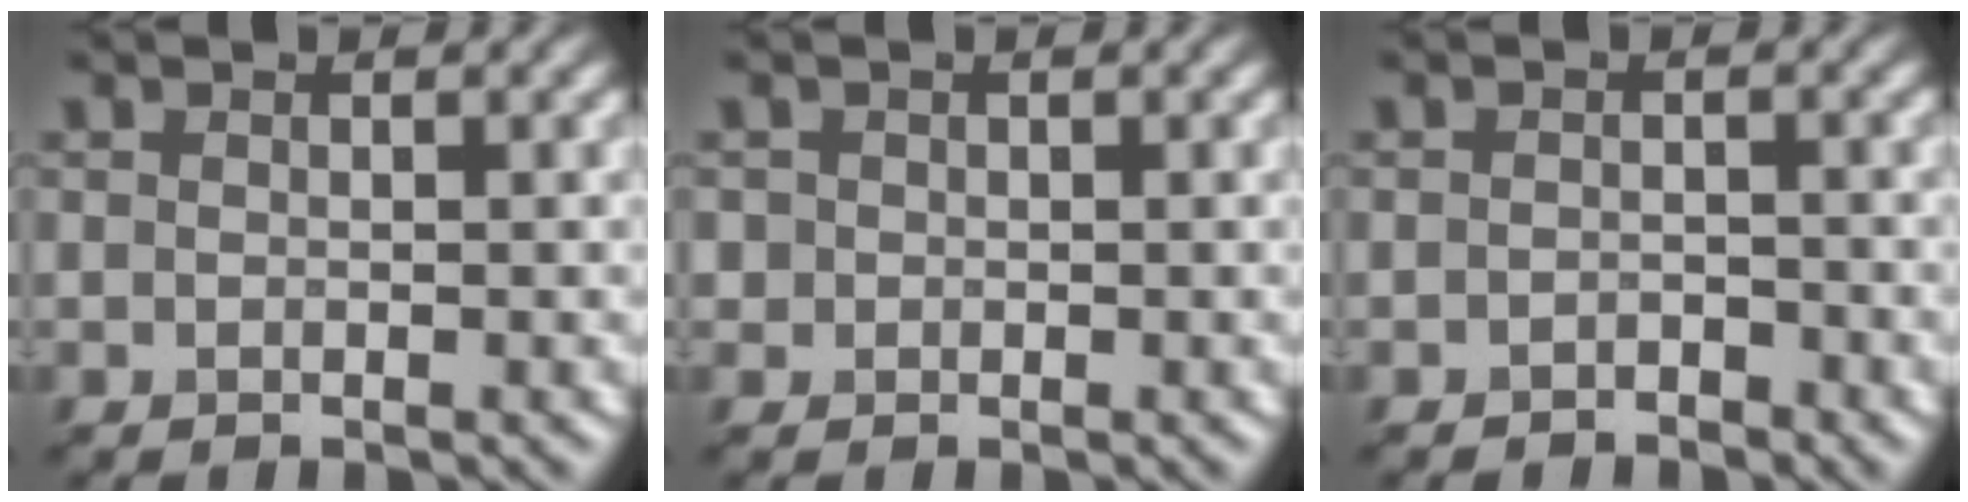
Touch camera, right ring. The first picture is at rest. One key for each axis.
{"total": 0.9, "fx": 0.1, "fy": 0.9, "fz": 0.0, "tx": 0.009, "ty": -0.001, "tz": -0.001}
{"total": 1.1, "fx": -1.0, "fy": 0.5, "fz": 0.2, "tx": -0.001, "ty": 0.006, "tz": -0.017}